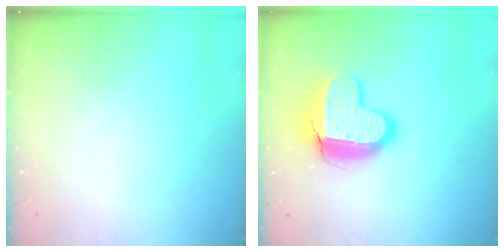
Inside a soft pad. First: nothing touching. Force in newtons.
{"total": 14.6, "press": 14.5, "slide": 1.1}